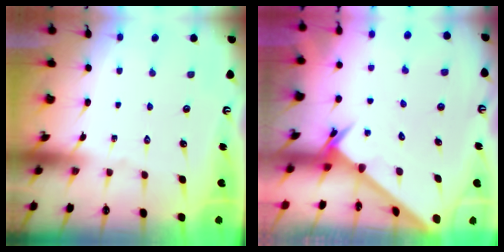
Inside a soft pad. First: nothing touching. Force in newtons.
{"total": 2.2, "press": 2.2, "slide": 0.2}